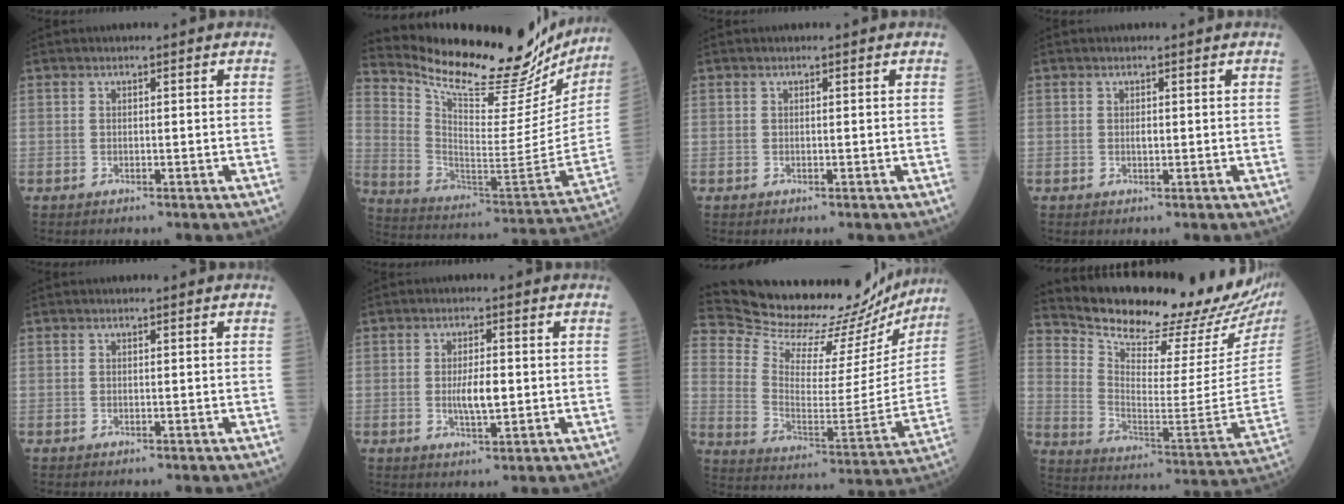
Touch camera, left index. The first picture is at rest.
{"total": 29.0, "force": [25.9, 6.0, 11.5], "torque": [-0.197, -0.080, 0.362]}
{"total": 0.0}
{"total": 0.6, "force": [0.2, 0.3, 0.5], "torque": [-0.012, -0.001, 0.002]}
{"total": 0.0}
{"total": 4.1, "force": [-0.2, 1.2, 3.9], "torque": [-0.076, -0.003, -0.002]}
{"total": 26.5, "force": [25.2, 5.9, 5.7], "torque": [-0.102, -0.076, 0.344]}
{"total": 22.9, "force": [21.0, 2.1, 8.9], "torque": [-0.163, -0.098, 0.298]}